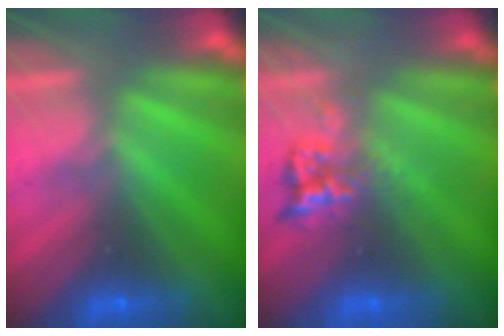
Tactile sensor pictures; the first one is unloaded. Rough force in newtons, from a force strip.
{"total": 2.3}